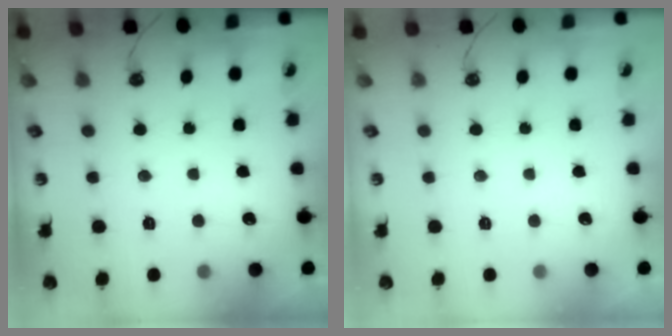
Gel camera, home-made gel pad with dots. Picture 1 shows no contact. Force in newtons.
{"total": 0.0}